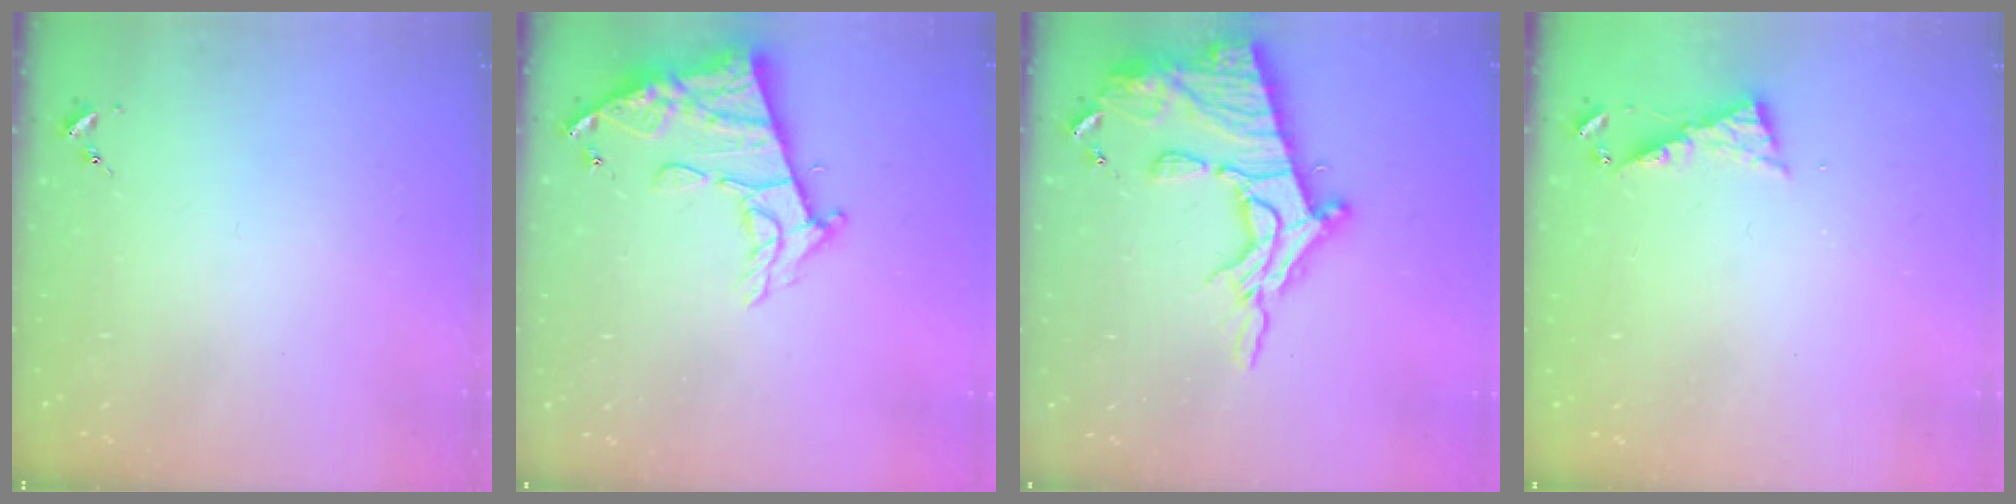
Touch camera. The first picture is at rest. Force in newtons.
{"total": 14.0, "press": 13.9, "slide": 1.1}
{"total": 22.5, "press": 22.4, "slide": 1.6}
{"total": 5.4, "press": 5.4, "slide": 0.5}